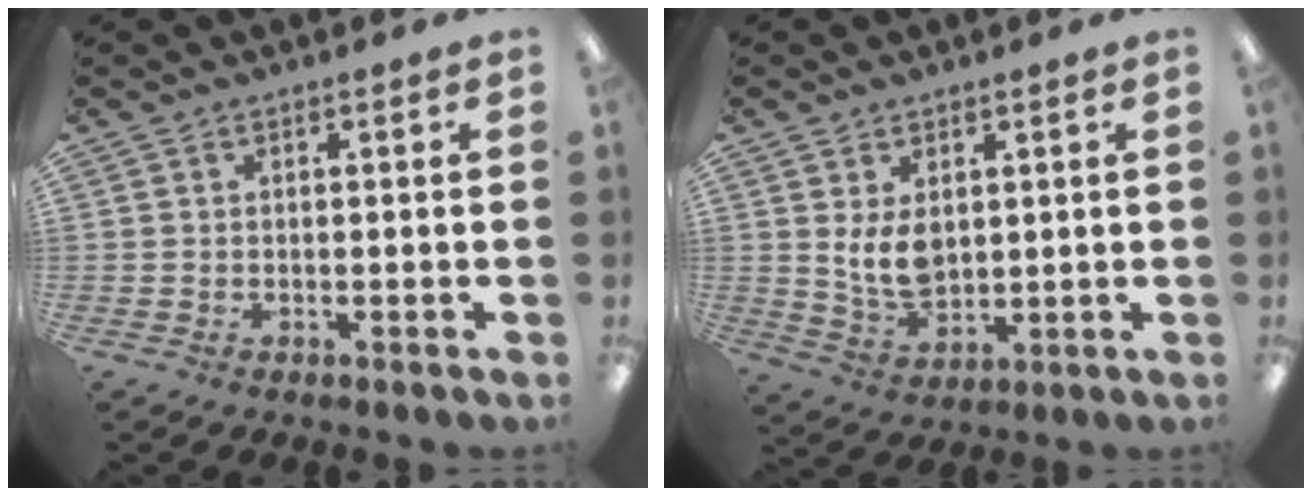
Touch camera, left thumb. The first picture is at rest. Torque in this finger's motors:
{"motor_torque": [-0.07, 0.47, 0.44, -0.44, 0.05]}